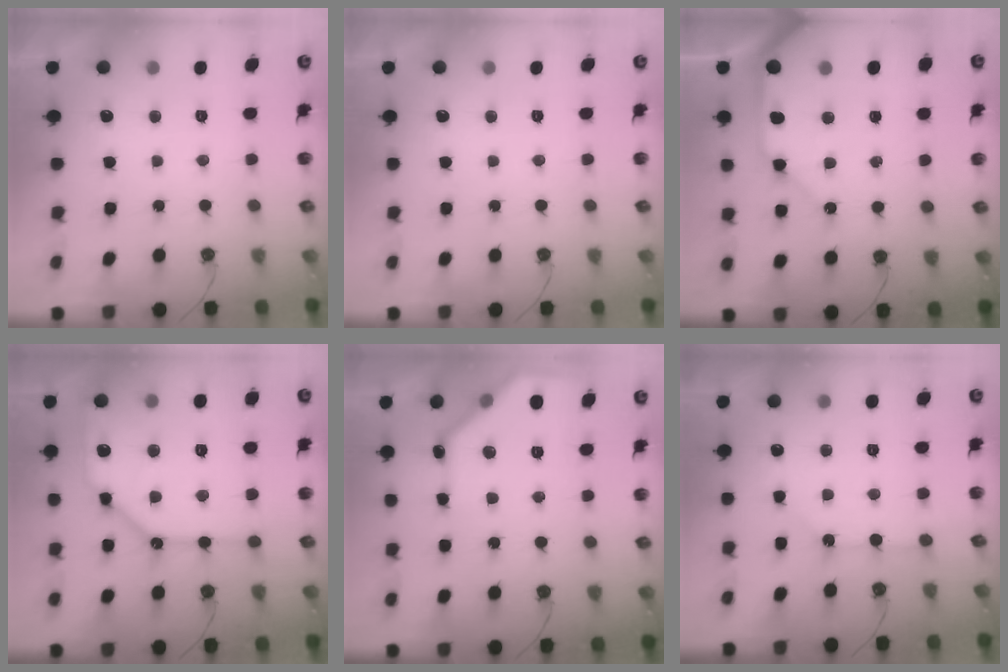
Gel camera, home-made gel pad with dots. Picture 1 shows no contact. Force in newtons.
{"total": 0.0}
{"total": 11.7, "press": 11.6, "slide": 1.5}
{"total": 16.5, "press": 16.4, "slide": 2.1}
{"total": 10.5, "press": 10.5, "slide": 0.3}
{"total": 2.7, "press": 2.6, "slide": 0.5}